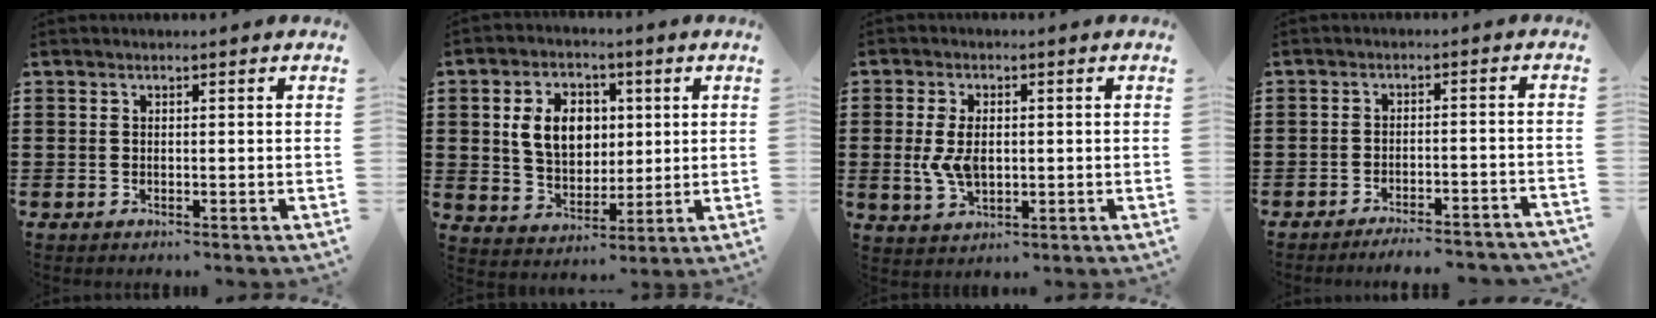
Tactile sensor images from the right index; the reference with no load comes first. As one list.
[{"total": 8.5, "force": [1.5, 6.4, 5.4], "torque": [-0.123, 0.010, 0.020]}, {"total": 5.4, "force": [0.0, 3.2, 4.4], "torque": [-0.108, 0.001, -0.005]}, {"total": 3.5, "force": [-3.3, -0.2, 1.0], "torque": [-0.020, -0.003, -0.067]}]